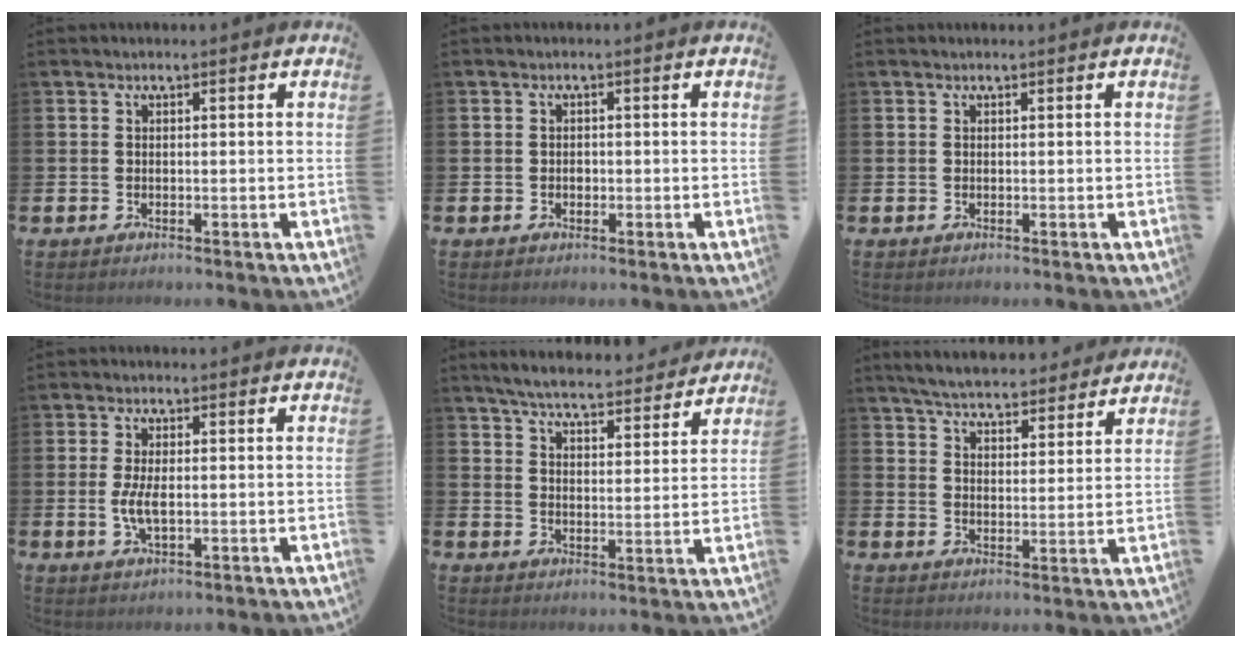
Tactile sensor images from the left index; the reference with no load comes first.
{"total": 0.8, "force": [-0.1, 0.7, 0.4], "torque": [-0.002, 0.002, -0.005]}
{"total": 0.0}
{"total": 3.7, "force": [-0.1, 1.6, 3.4], "torque": [-0.064, 0.000, -0.007]}
{"total": 6.0, "force": [5.8, 0.6, 1.3], "torque": [-0.033, -0.043, 0.097]}
{"total": 5.9, "force": [5.8, 0.9, 1.0], "torque": [-0.033, -0.037, 0.101]}